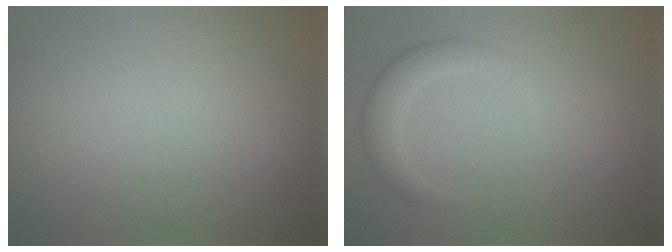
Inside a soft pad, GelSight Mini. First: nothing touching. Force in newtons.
{"total": 2.8, "press": 2.8, "slide": 0.2}